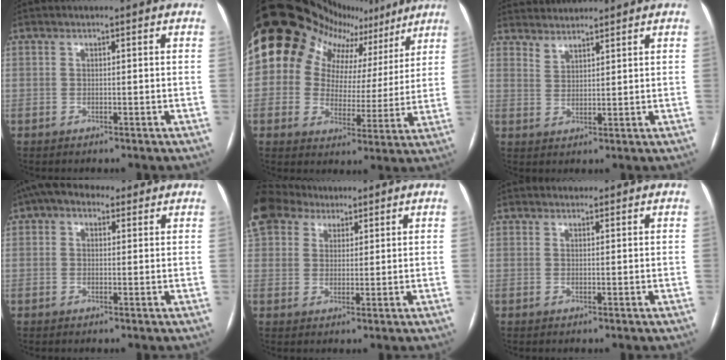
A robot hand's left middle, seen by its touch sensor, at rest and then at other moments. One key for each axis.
{"total": 21.8, "fx": 13.6, "fy": 15.0, "fz": 8.1, "tx": -0.156, "ty": 0.080, "tz": 0.181}
{"total": 5.7, "fx": 5.6, "fy": 0.9, "fz": 0.7, "tx": -0.010, "ty": 0.019, "tz": 0.098}
{"total": 5.0, "fx": 2.8, "fy": 3.3, "fz": 2.6, "tx": -0.049, "ty": 0.039, "tz": 0.046}
{"total": 12.8, "fx": 9.1, "fy": 7.9, "fz": 4.5, "tx": -0.136, "ty": 0.053, "tz": 0.172}
{"total": 0.9, "fx": 0.8, "fy": 0.4, "fz": 0.1, "tx": -0.008, "ty": 0.011, "tz": 0.015}